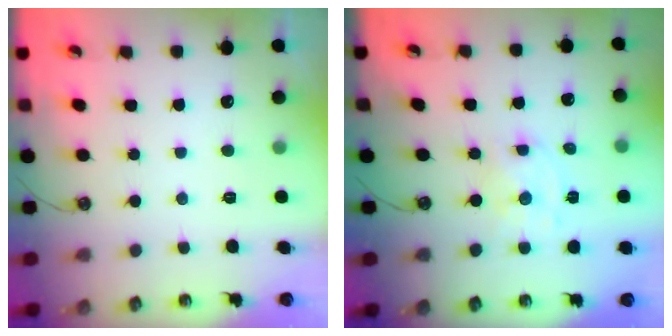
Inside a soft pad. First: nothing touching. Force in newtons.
{"total": 3.9, "press": 3.8, "slide": 1.0}